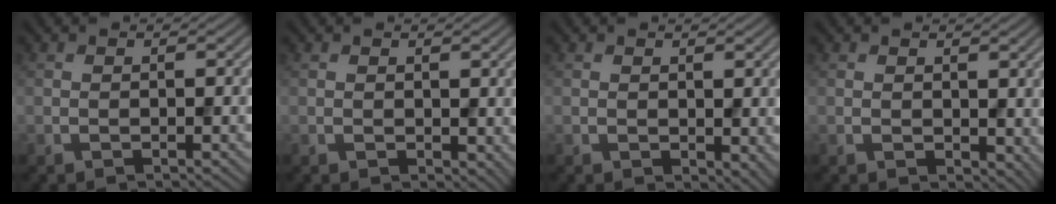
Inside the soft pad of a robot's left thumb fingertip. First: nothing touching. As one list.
[{"total": 1.3, "force": [0.6, 0.9, 0.7], "torque": [-0.010, -0.005, 0.013]}, {"total": 2.2, "force": [0.3, 1.5, 1.6], "torque": [-0.025, -0.007, 0.010]}, {"total": 2.5, "force": [0.9, 1.8, 1.5], "torque": [-0.028, -0.007, 0.018]}]